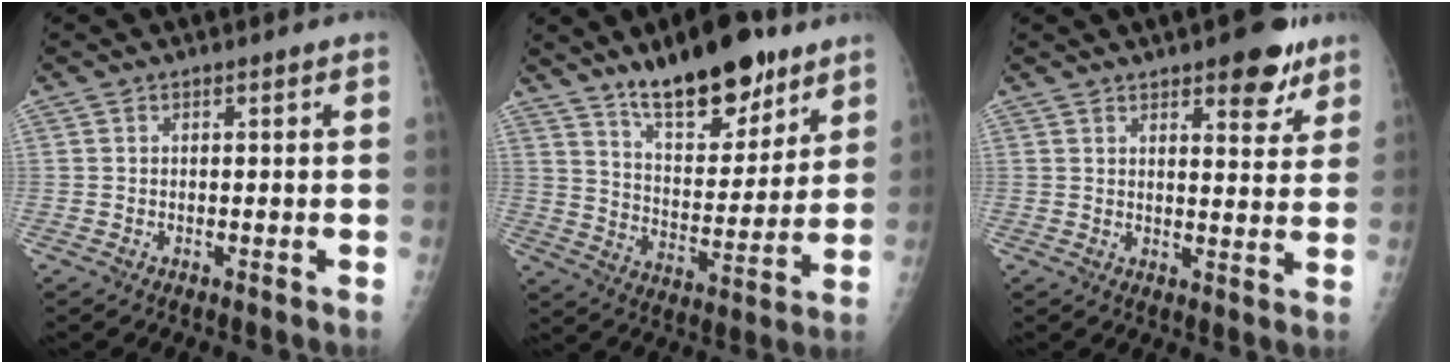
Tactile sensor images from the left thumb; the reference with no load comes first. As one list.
[{"total": 17.2, "force": [12.4, 6.5, 10.0], "torque": [-0.109, -0.077, 0.205]}, {"total": 8.5, "force": [5.5, 3.2, 5.6], "torque": [-0.045, -0.027, 0.071]}]